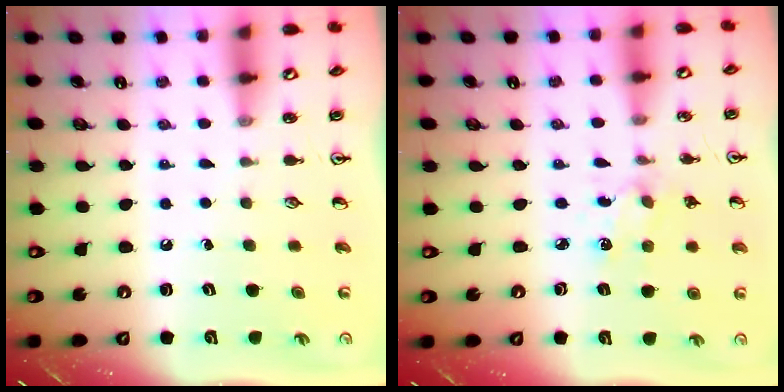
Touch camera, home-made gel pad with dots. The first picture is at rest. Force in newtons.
{"total": 2.2, "press": 2.1, "slide": 0.5}